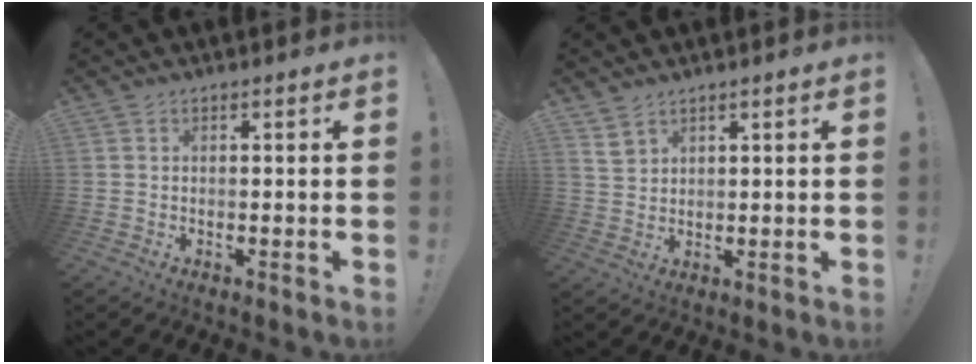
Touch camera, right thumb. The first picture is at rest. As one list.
[{"total": 3.9, "force": [3.0, 2.2, 1.2], "torque": [-0.015, -0.020, 0.058]}]